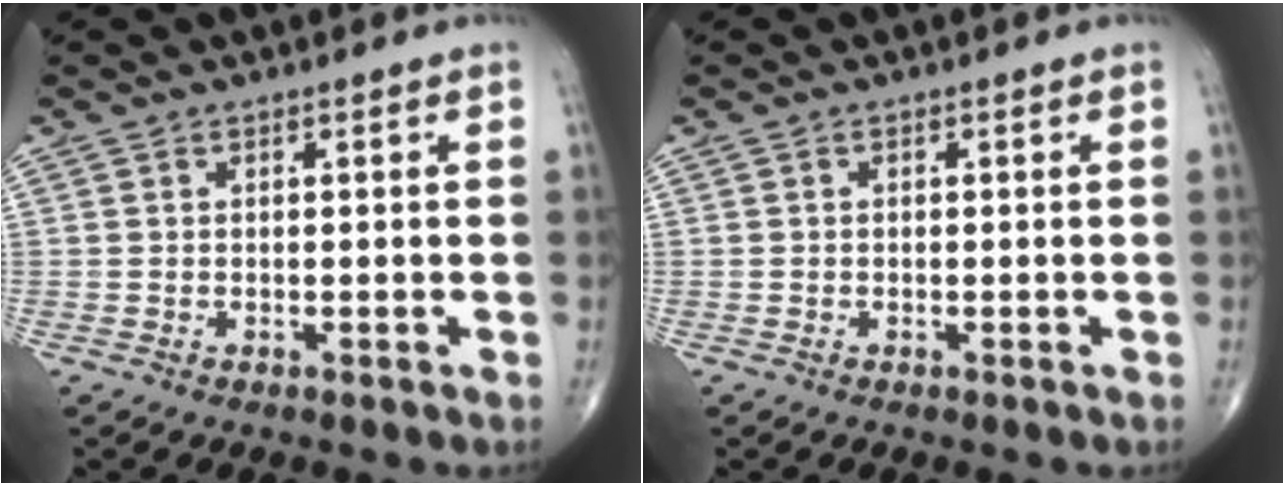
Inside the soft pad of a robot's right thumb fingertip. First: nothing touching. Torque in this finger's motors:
{"motor_torque": [-0.17, -0.12, -0.07, 0.10, 0.03]}